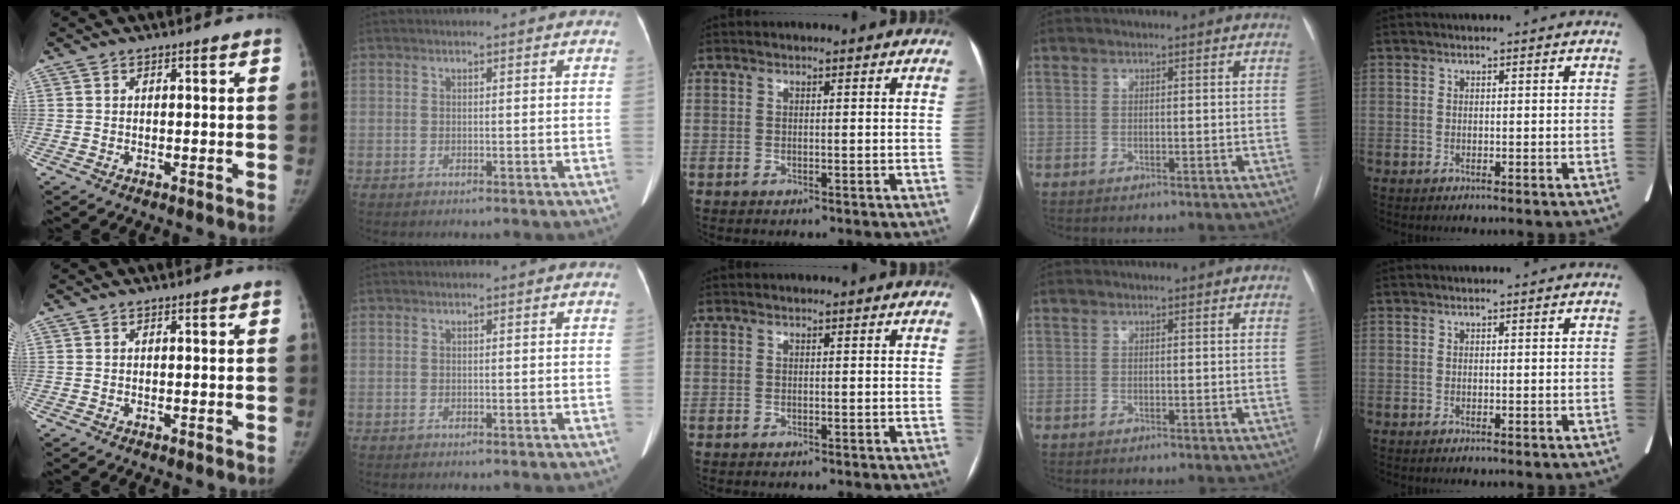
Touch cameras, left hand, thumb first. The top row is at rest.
{}